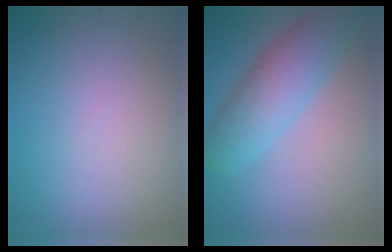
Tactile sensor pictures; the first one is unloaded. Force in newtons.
{"total": 5.8, "press": 5.8, "slide": 0.2}